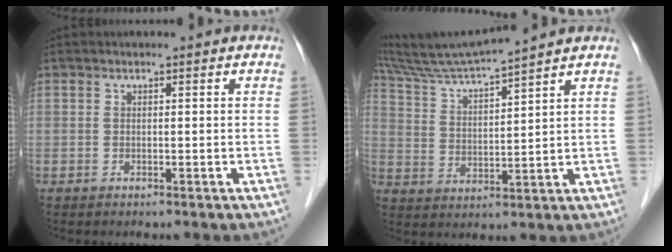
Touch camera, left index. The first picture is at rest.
{"total": 11.7, "force": [10.8, -1.6, 4.3], "torque": [-0.092, 0.009, 0.200]}